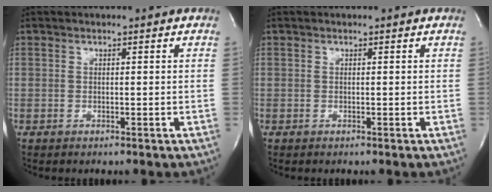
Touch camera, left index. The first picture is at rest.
{"total": 0.0}